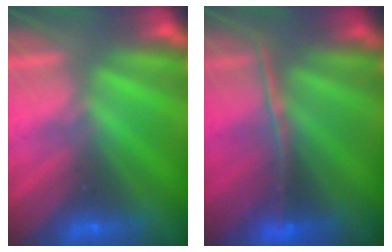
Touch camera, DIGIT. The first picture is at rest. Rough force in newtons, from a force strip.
{"total": 1.7}